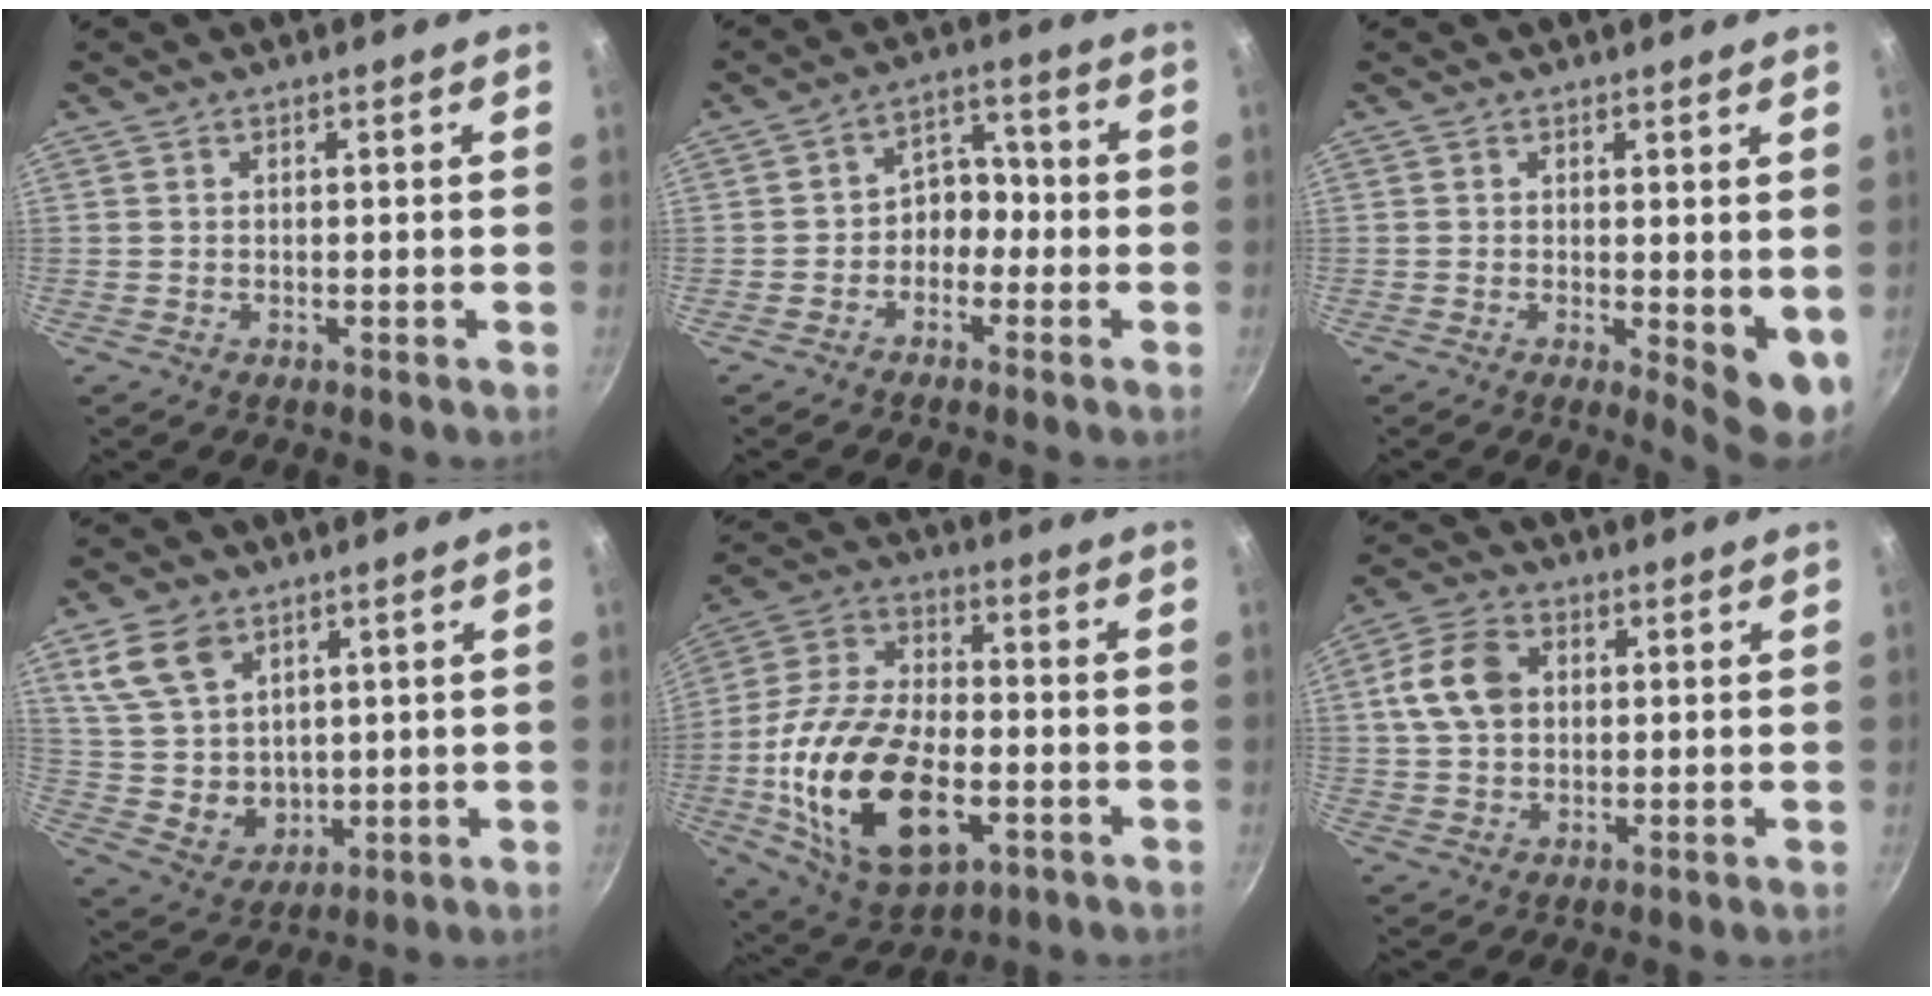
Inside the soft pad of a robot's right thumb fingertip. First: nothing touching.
{"total": 5.8, "force": [-1.8, 4.5, 3.2], "torque": [0.000, 0.037, -0.041]}
{"total": 6.2, "force": [0.1, 2.4, 5.7], "torque": [-0.067, -0.010, 0.006]}
{"total": 12.5, "force": [5.2, 9.4, 6.5], "torque": [-0.093, -0.021, 0.119]}
{"total": 24.5, "force": [-6.0, 13.9, 19.3], "torque": [-0.360, 0.022, -0.103]}
{"total": 9.6, "force": [1.6, 7.1, 6.2], "torque": [-0.106, 0.012, 0.020]}